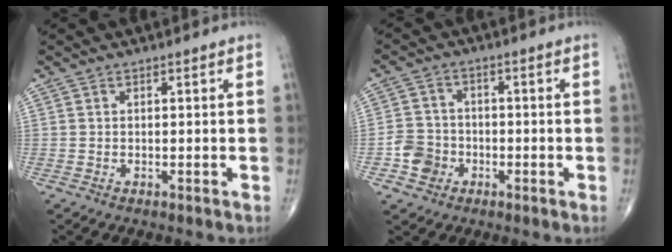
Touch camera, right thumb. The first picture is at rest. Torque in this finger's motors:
{"motor_torque": [0.57, 0.24, -0.03, -0.29, 0.00]}